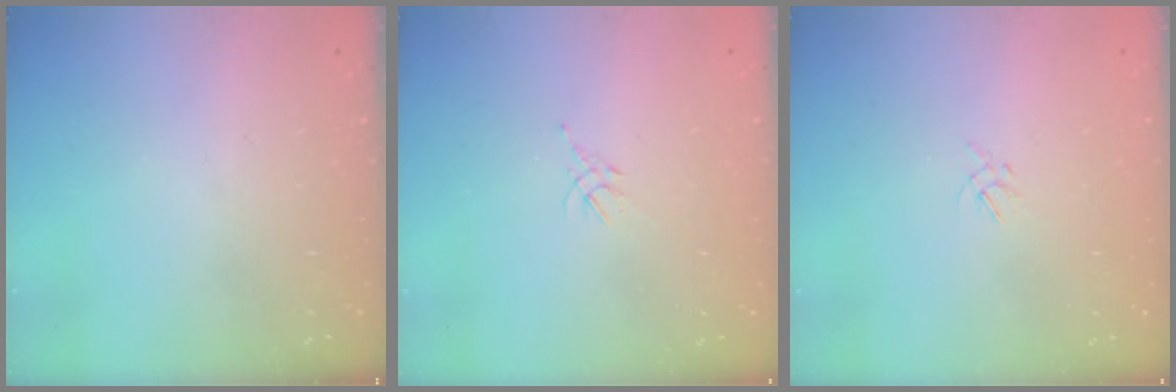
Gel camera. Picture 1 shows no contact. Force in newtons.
{"total": 2.0, "press": 1.9, "slide": 0.7}
{"total": 1.1, "press": 1.0, "slide": 0.4}